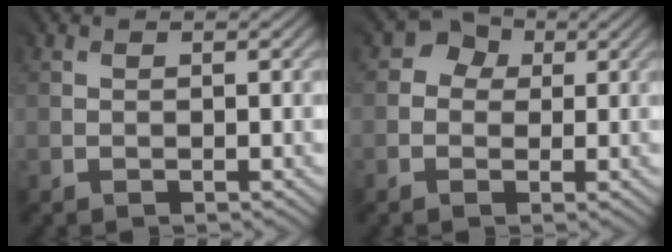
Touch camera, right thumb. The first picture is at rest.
{"total": 3.2, "force": [0.6, 3.0, 1.1], "torque": [-0.015, 0.002, 0.005]}